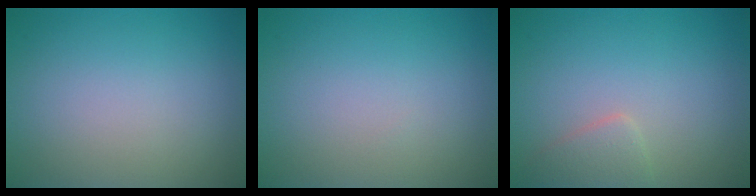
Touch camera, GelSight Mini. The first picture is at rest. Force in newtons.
{"total": 0.0}
{"total": 1.8, "press": 1.8, "slide": 0.1}